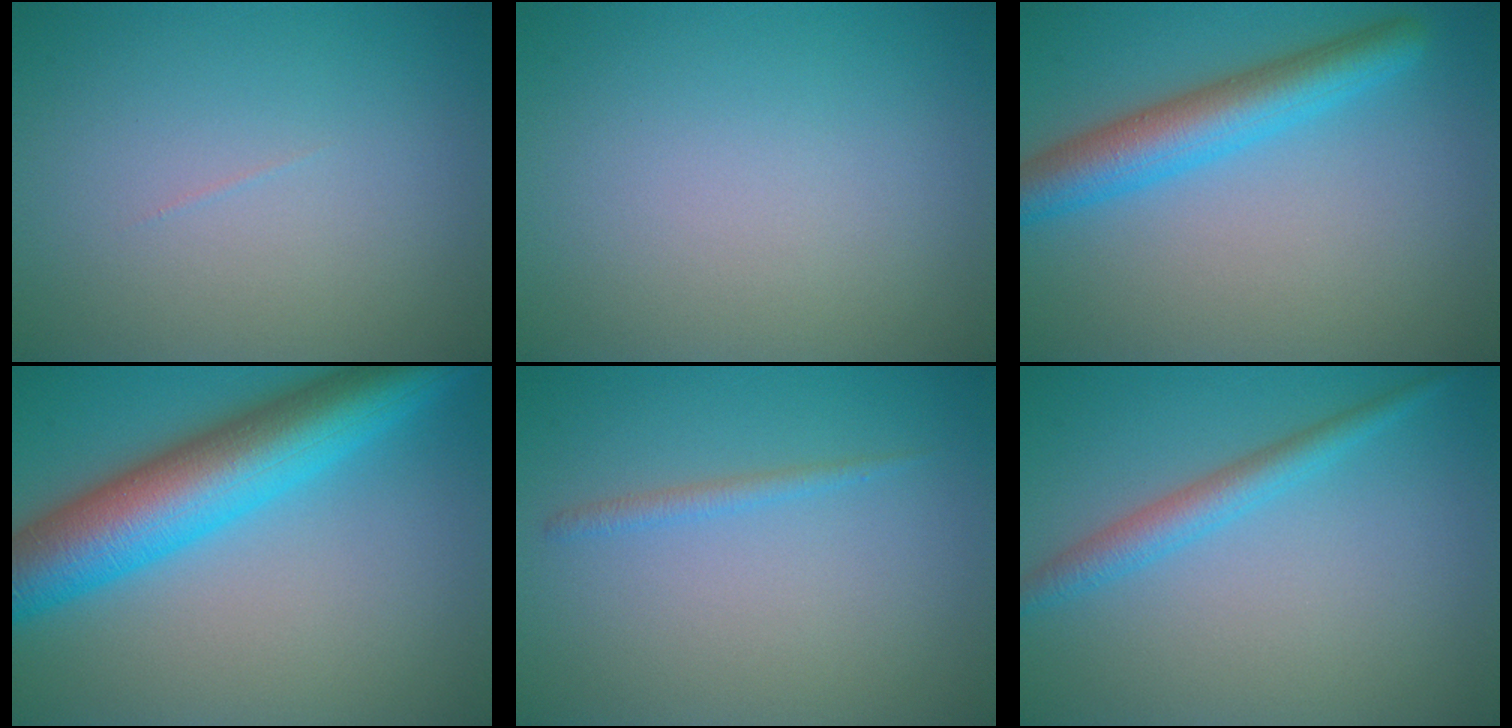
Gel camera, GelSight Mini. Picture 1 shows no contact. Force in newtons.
{"total": 0.0}
{"total": 5.3, "press": 5.3, "slide": 0.1}
{"total": 10.7, "press": 10.7, "slide": 0.2}
{"total": 1.0, "press": 1.0, "slide": 0.1}
{"total": 2.6, "press": 2.6, "slide": 0.0}